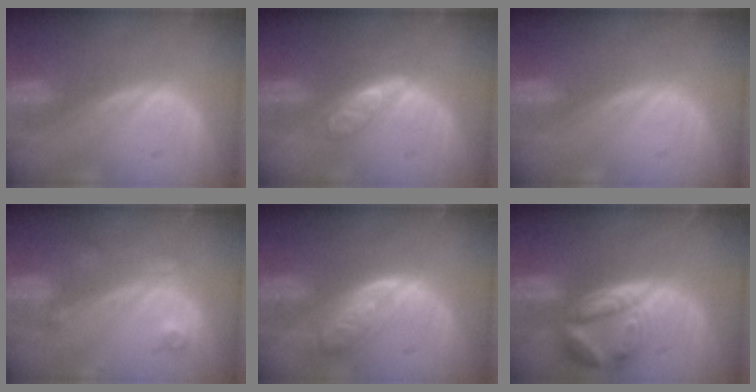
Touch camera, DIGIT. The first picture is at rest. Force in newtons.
{"total": 4.7, "press": 4.2, "slide": 2.1}
{"total": 0.0}
{"total": 3.5, "press": 3.3, "slide": 1.3}
{"total": 6.3, "press": 5.7, "slide": 2.7}
{"total": 8.2, "press": 7.2, "slide": 3.9}